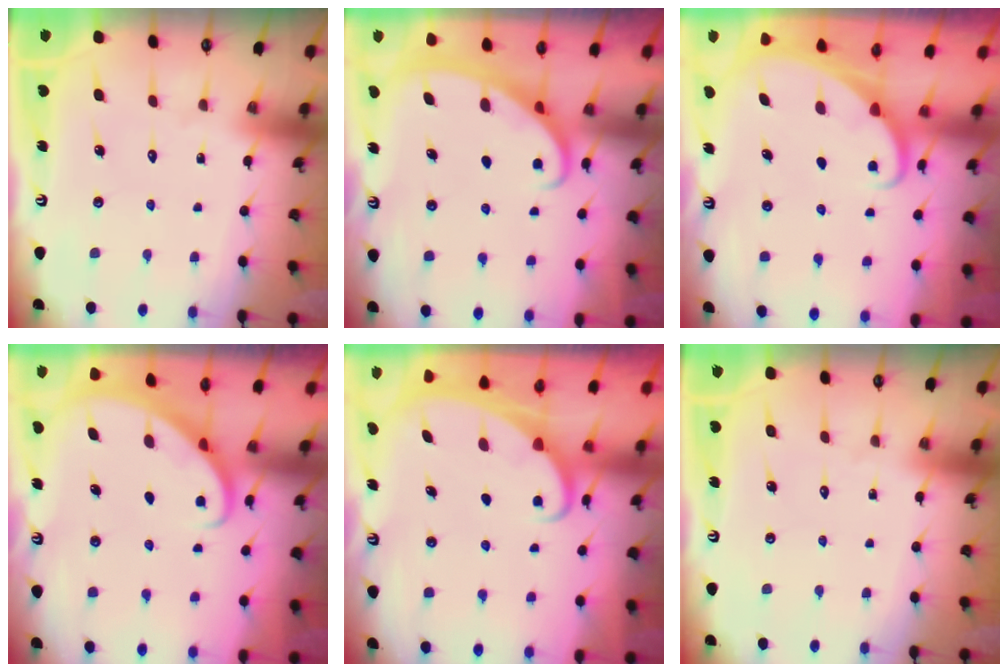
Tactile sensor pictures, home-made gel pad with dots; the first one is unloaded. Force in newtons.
{"total": 2.4, "press": 2.4, "slide": 0.4}
{"total": 1.6, "press": 1.6, "slide": 0.1}
{"total": 2.6, "press": 2.6, "slide": 0.2}
{"total": 2.1, "press": 2.0, "slide": 0.3}
{"total": 0.0}